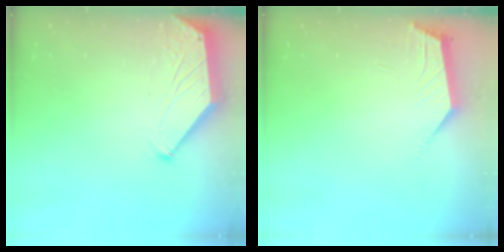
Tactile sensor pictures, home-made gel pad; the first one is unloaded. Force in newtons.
{"total": 1.8, "press": 1.7, "slide": 0.4}